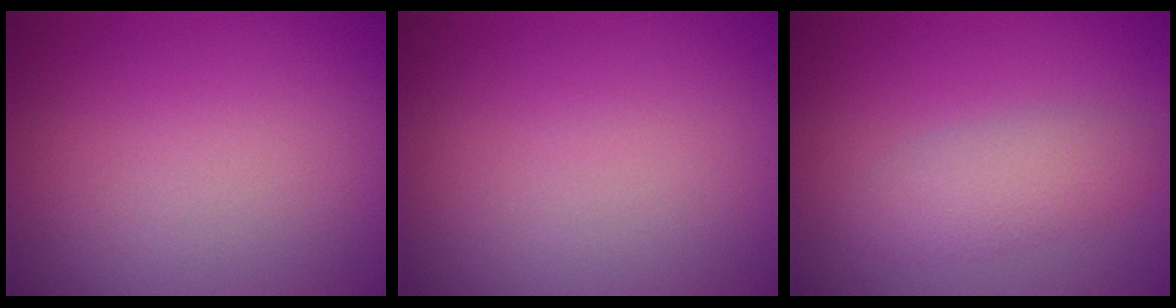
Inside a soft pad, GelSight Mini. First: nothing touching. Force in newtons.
{"total": 0.0}
{"total": 2.6, "press": 2.6, "slide": 0.1}